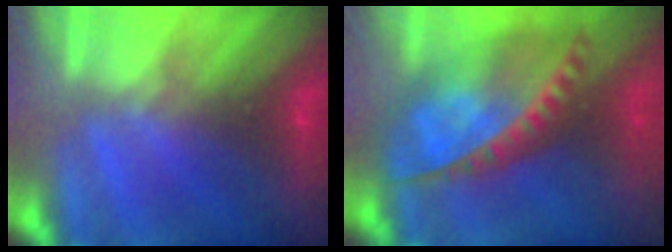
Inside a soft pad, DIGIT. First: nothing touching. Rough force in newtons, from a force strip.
{"total": 6.8}